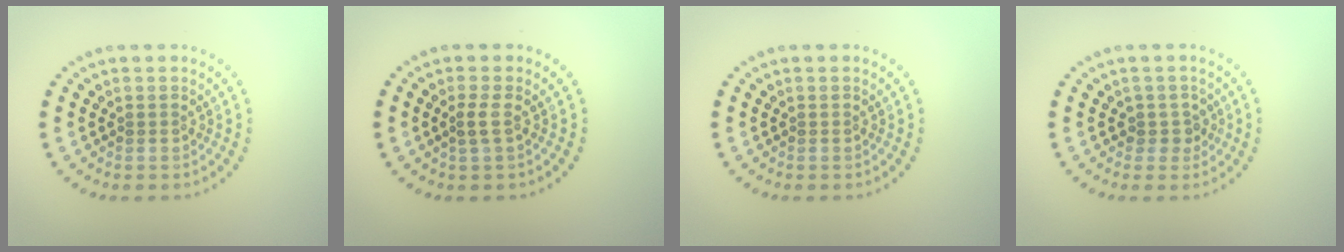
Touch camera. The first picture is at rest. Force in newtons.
{"total": 1.0, "press": 0.9, "slide": 0.5}
{"total": 0.0}
{"total": 1.4, "press": 1.2, "slide": 0.8}